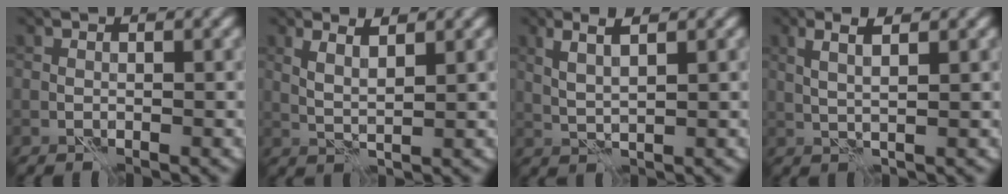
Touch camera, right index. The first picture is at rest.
{"total": 2.4, "force": [1.4, 0.5, 1.9], "torque": [-0.040, -0.003, 0.028]}
{"total": 2.6, "force": [1.3, 0.4, 2.2], "torque": [-0.049, 0.000, 0.029]}
{"total": 2.6, "force": [1.1, 0.4, 2.3], "torque": [-0.039, 0.002, 0.021]}